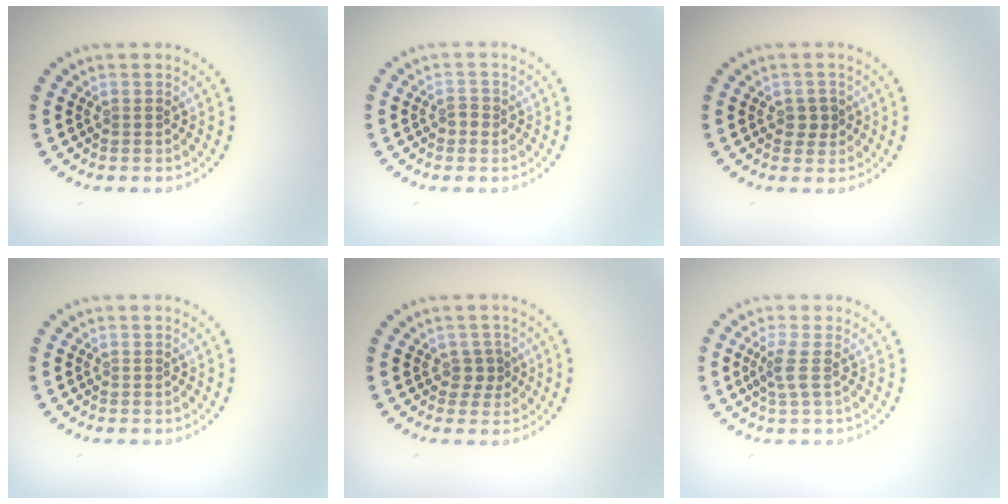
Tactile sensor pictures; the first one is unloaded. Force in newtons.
{"total": 1.1, "press": 1.1, "slide": 0.2}
{"total": 1.5, "press": 1.5, "slide": 0.4}
{"total": 0.0}
{"total": 1.6, "press": 1.3, "slide": 0.9}
{"total": 1.8, "press": 1.3, "slide": 1.1}